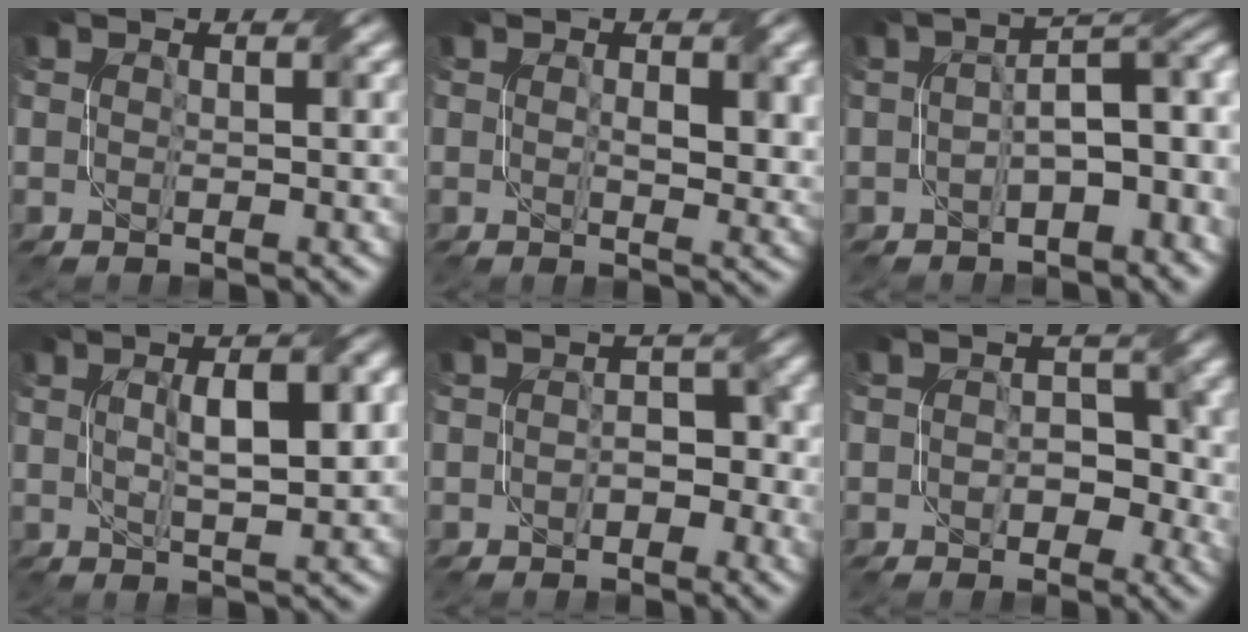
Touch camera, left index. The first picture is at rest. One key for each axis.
{"total": 3.2, "fx": 0.6, "fy": 1.4, "fz": 2.8, "tx": -0.045, "ty": 0.002, "tz": 0.019}
{"total": 6.2, "fx": -0.6, "fy": 2.9, "fz": 5.5, "tx": -0.068, "ty": 0.018, "tz": -0.006}
{"total": 6.2, "fx": 1.4, "fy": 1.7, "fz": 5.8, "tx": -0.069, "ty": 0.022, "tz": 0.025}
{"total": 2.4, "fx": -0.8, "fy": 1.6, "fz": 1.6, "tx": -0.018, "ty": 0.010, "tz": -0.005}
{"total": 3.3, "fx": -0.5, "fy": 2.5, "fz": 2.0, "tx": -0.009, "ty": 0.001, "tz": -0.003}